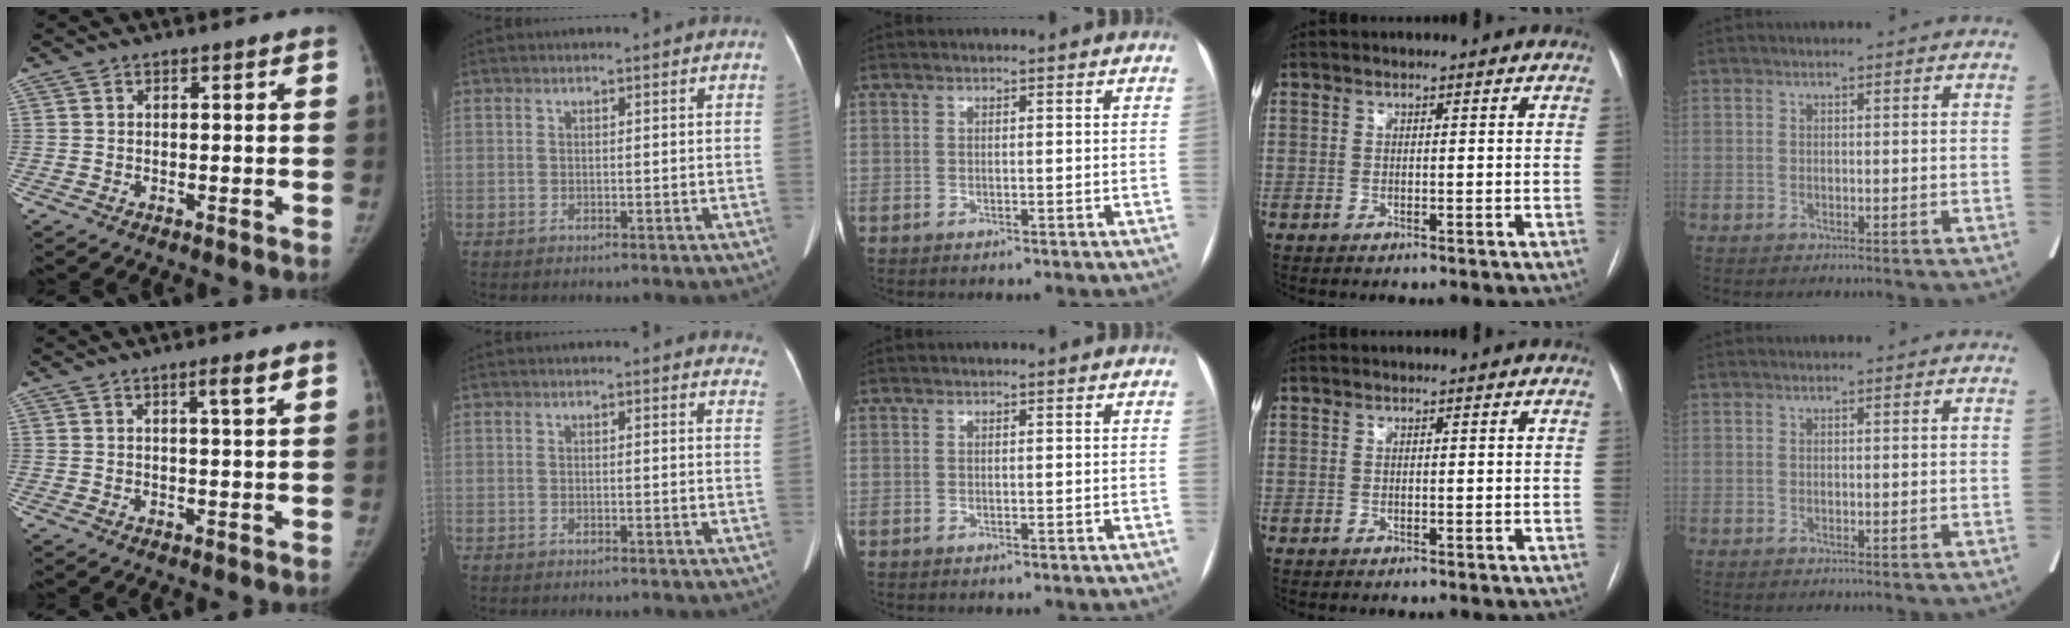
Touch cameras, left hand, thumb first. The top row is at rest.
{"thumb": {"total": 2.9, "force": [1.5, 0.0, 2.5], "torque": [-0.041, -0.008, 0.025]}, "index": {"total": 6.2, "force": [5.8, 1.7, 1.1], "torque": [0.018, -0.015, 0.028]}}